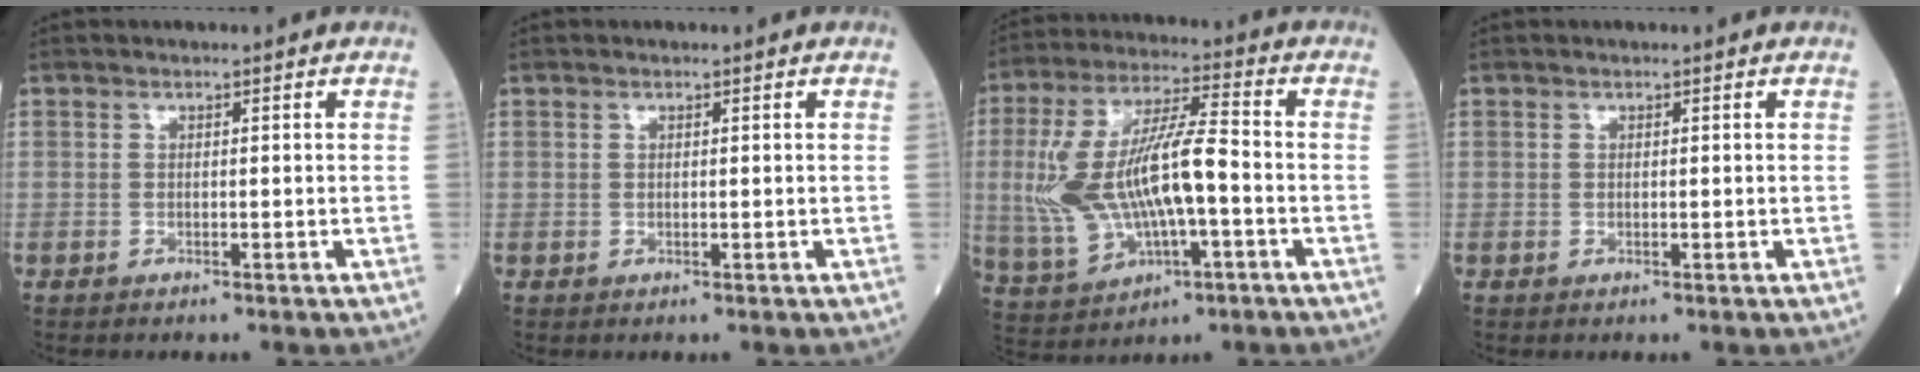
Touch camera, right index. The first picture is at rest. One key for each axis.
{"total": 0.0}
{"total": 15.2, "fx": -1.5, "fy": 4.5, "fz": 14.4, "tx": -0.303, "ty": 0.016, "tz": -0.015}
{"total": 0.0}